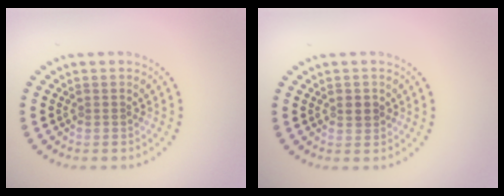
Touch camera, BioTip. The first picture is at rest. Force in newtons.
{"total": 1.3, "press": 1.2, "slide": 0.3}